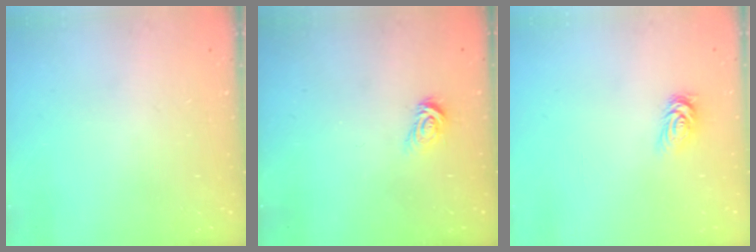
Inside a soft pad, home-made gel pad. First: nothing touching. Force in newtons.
{"total": 4.1, "press": 4.1, "slide": 0.5}
{"total": 3.2, "press": 3.2, "slide": 0.5}